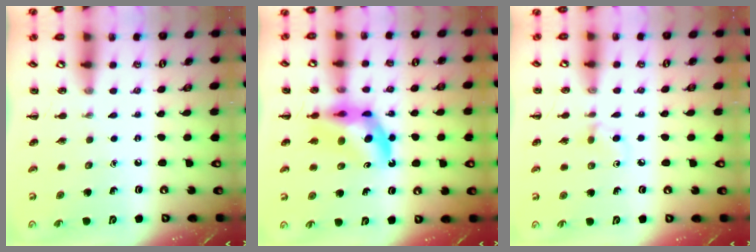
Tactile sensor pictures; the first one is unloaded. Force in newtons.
{"total": 9.3, "press": 8.7, "slide": 3.2}
{"total": 4.9, "press": 4.4, "slide": 2.0}